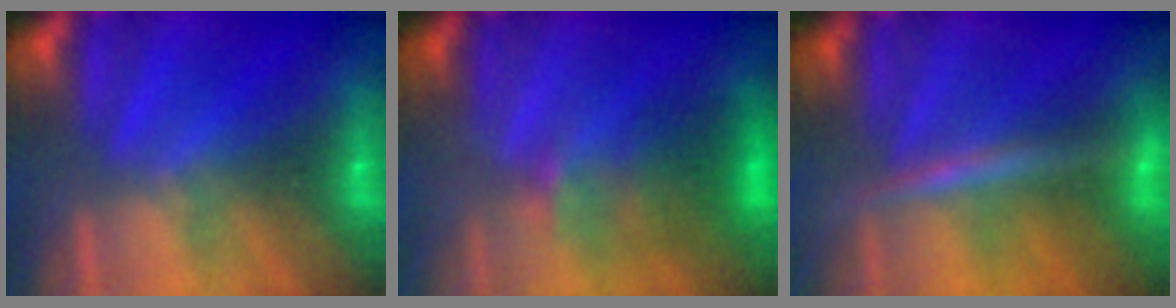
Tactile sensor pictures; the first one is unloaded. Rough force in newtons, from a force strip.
{"total": 3.8}
{"total": 2.4}